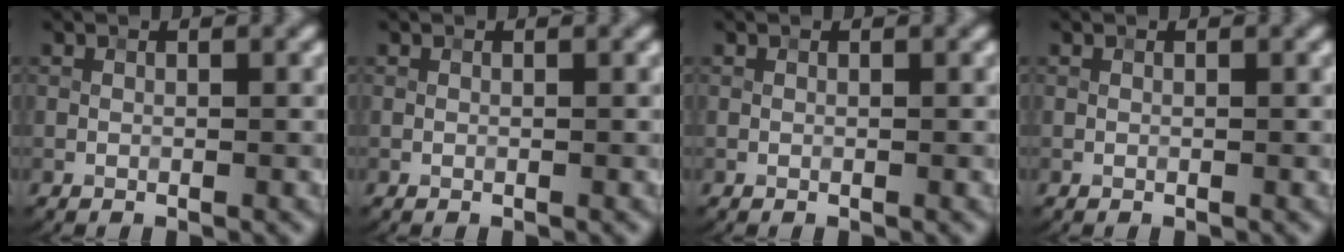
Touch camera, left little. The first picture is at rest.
{"total": 0.0}
{"total": 0.0}
{"total": 0.0}